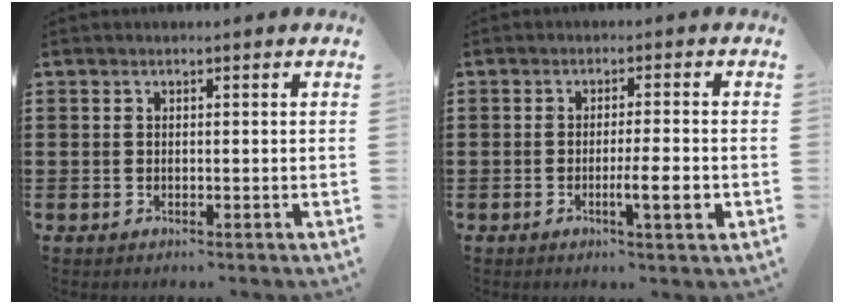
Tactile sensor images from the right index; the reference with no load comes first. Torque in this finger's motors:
{"motor_torque": [0.55, -0.02, 0.13, 0.05]}